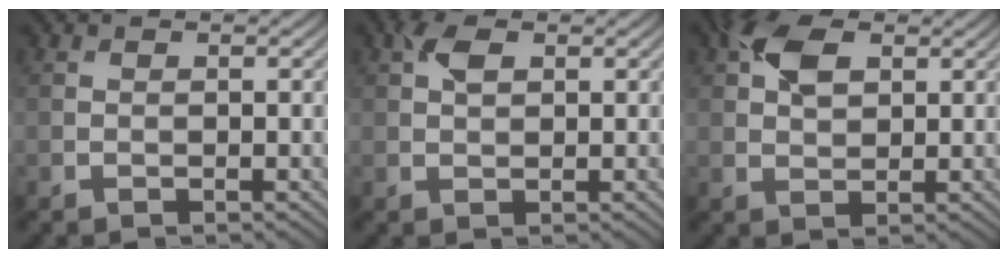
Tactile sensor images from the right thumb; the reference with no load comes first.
{"total": 2.7, "force": [1.1, 1.5, 1.9], "torque": [-0.044, 0.006, 0.018]}
{"total": 5.6, "force": [2.2, 3.3, 3.9], "torque": [-0.085, 0.008, 0.036]}